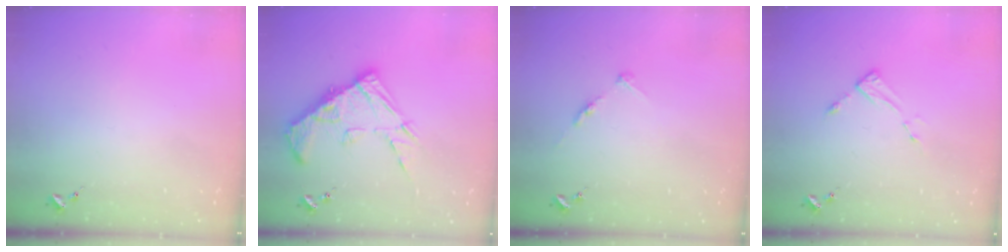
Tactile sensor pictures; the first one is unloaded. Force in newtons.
{"total": 15.9, "press": 15.8, "slide": 1.5}
{"total": 5.8, "press": 5.8, "slide": 0.6}
{"total": 4.4, "press": 4.3, "slide": 0.5}